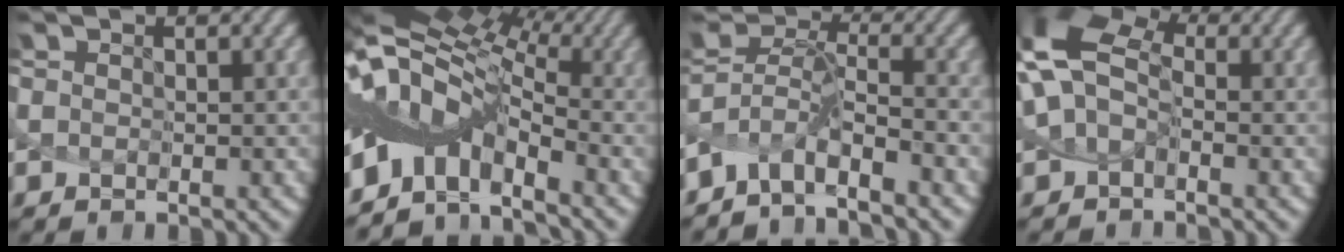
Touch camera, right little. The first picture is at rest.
{"total": 7.3, "force": [-0.9, 4.0, 6.1], "torque": [-0.121, 0.005, -0.025]}
{"total": 3.0, "force": [-2.2, 0.5, 2.0], "torque": [-0.039, -0.008, -0.050]}
{"total": 4.7, "force": [0.4, 3.1, 3.6], "torque": [-0.062, 0.012, -0.005]}